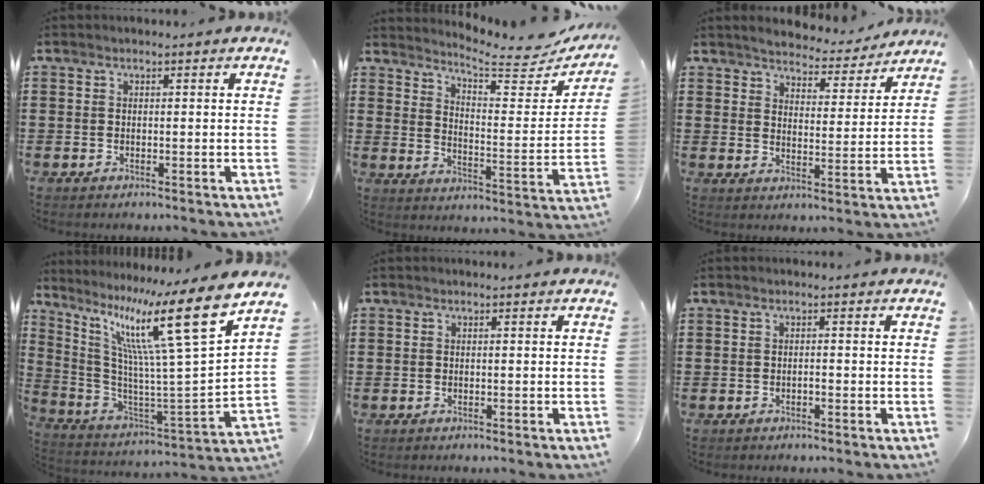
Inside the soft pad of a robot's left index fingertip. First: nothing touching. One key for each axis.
{"total": 6.6, "fx": 6.1, "fy": 0.3, "fz": 2.3, "tx": -0.058, "ty": -0.052, "tz": 0.101}
{"total": 4.1, "fx": 4.1, "fy": 0.4, "fz": 0.3, "tx": -0.031, "ty": -0.027, "tz": 0.068}
{"total": 17.6, "fx": 9.5, "fy": 2.1, "fz": 14.7, "tx": -0.281, "ty": -0.051, "tz": 0.140}
{"total": 0.0}
{"total": 0.6, "fx": -0.2, "fy": 0.1, "fz": 0.5, "tx": -0.011, "ty": -0.002, "tz": -0.003}